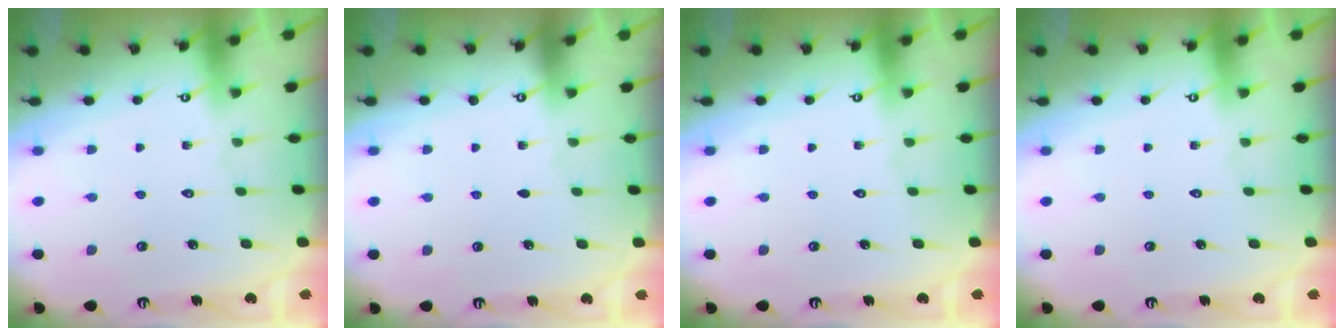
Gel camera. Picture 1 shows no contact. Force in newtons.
{"total": 0.0}
{"total": 0.0}
{"total": 0.0}